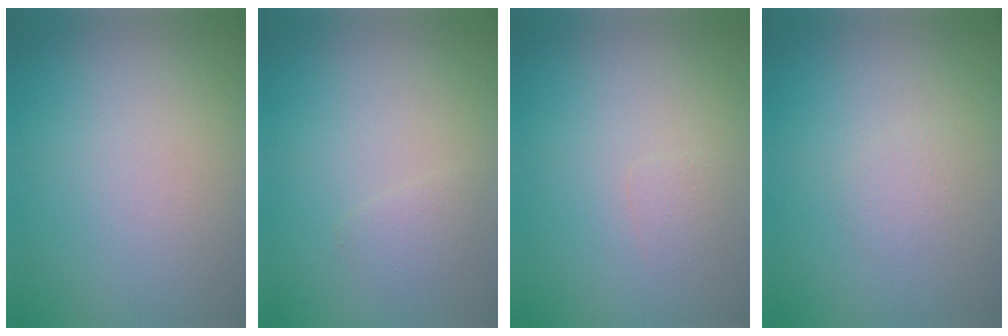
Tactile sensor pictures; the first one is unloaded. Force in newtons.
{"total": 1.1, "press": 1.1, "slide": 0.1}
{"total": 0.7, "press": 0.7, "slide": 0.1}
{"total": 0.8, "press": 0.8, "slide": 0.1}